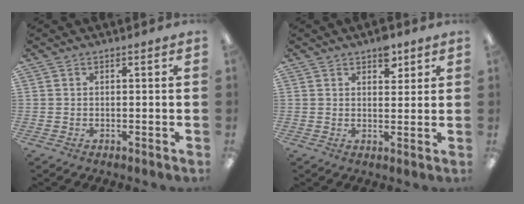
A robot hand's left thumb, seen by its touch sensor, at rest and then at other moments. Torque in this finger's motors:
{"motor_torque": [0.29, 0.10, 0.24, -0.06, 0.00]}